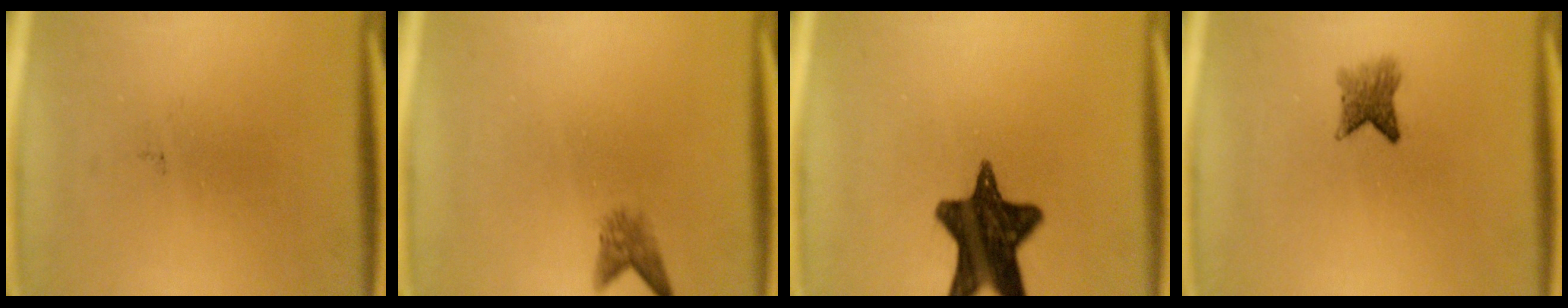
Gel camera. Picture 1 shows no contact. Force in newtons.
{"total": 2.0}
{"total": 14.3}
{"total": 3.0}